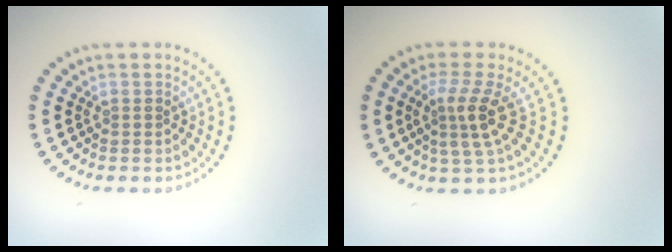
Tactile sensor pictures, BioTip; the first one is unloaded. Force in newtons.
{"total": 3.1, "press": 2.4, "slide": 2.1}